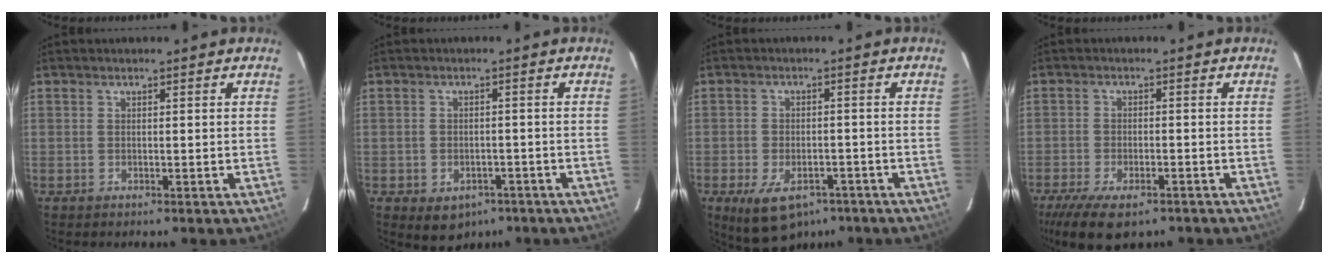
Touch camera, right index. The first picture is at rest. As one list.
[{"total": 6.6, "force": [-3.6, 4.8, 2.6], "torque": [-0.051, 0.002, -0.034]}, {"total": 10.9, "force": [-6.6, 6.1, 6.2], "torque": [-0.131, -0.019, -0.097]}, {"total": 11.8, "force": [-8.2, 4.8, 7.0], "torque": [-0.163, -0.036, -0.136]}]